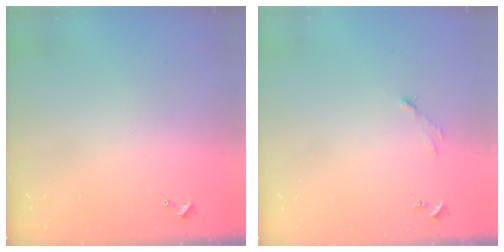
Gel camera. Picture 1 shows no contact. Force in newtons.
{"total": 2.8, "press": 2.8, "slide": 0.4}